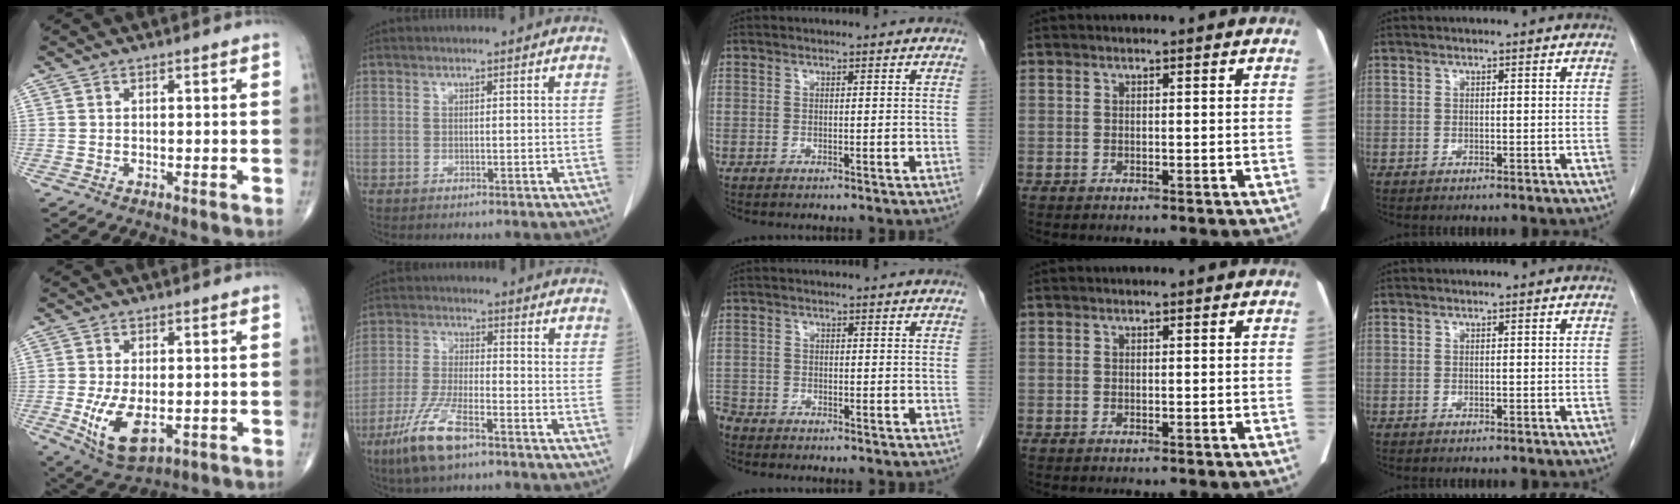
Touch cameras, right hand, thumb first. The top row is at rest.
{"thumb": {"total": 9.5, "force": [-1.9, 4.9, 7.9], "torque": [-0.148, -0.017, -0.021]}, "index": {"total": 9.9, "force": [-6.1, 2.1, 7.5], "torque": [-0.158, -0.019, -0.114]}, "middle": {"total": 3.6, "force": [-3.4, 1.1, 0.4], "torque": [-0.005, -0.006, -0.066]}}